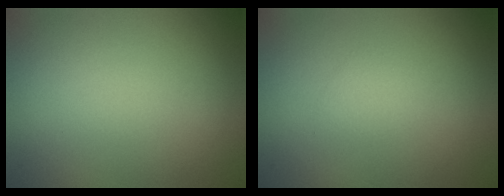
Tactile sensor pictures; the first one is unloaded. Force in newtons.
{"total": 0.8, "press": 0.8, "slide": 0.1}